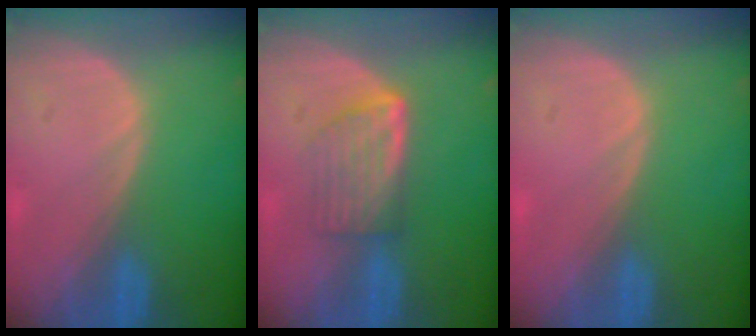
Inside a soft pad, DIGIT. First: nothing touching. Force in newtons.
{"total": 5.8, "press": 5.3, "slide": 2.3}
{"total": 0.7, "press": 0.0, "slide": 0.7}